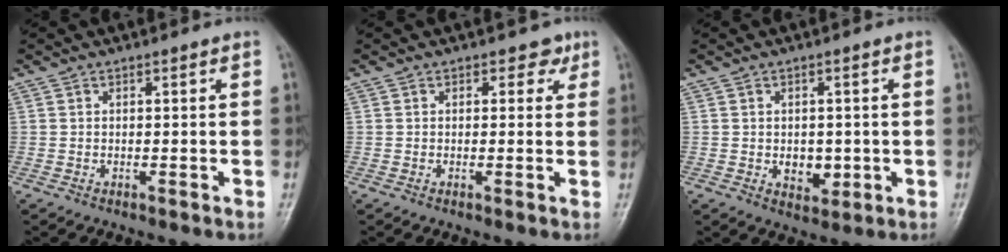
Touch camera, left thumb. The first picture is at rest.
{"total": 2.6, "force": [1.3, 1.9, 1.2], "torque": [0.011, -0.002, 0.009]}
{"total": 5.0, "force": [-0.5, 3.5, 3.5], "torque": [-0.029, -0.004, 0.001]}